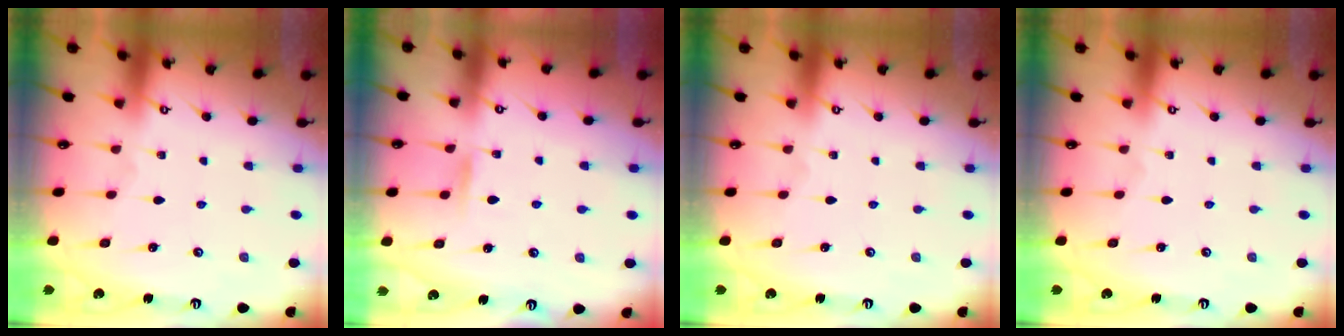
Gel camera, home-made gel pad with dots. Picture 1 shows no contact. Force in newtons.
{"total": 5.5, "press": 5.4, "slide": 0.6}
{"total": 0.0}
{"total": 0.0}